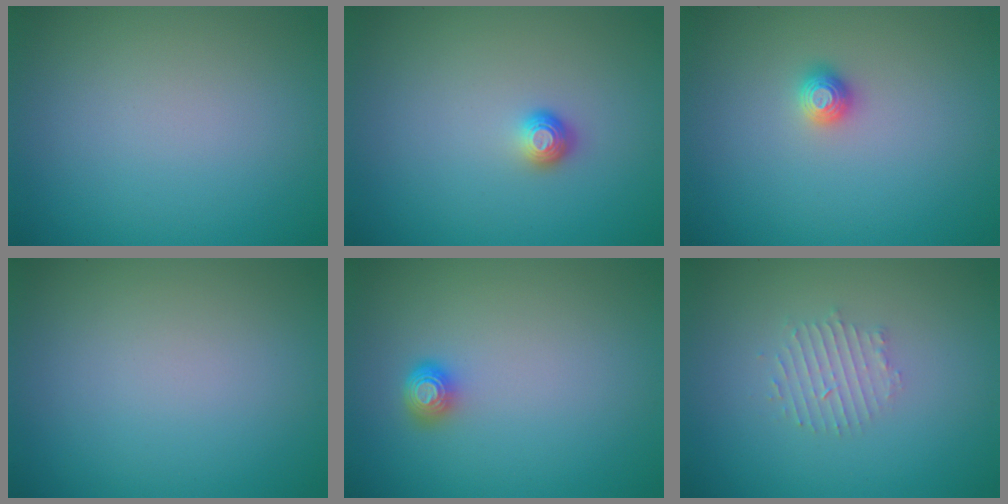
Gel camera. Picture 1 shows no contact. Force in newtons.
{"total": 1.2, "press": 1.0, "slide": 0.6}
{"total": 1.2, "press": 1.1, "slide": 0.3}
{"total": 0.0}
{"total": 1.6, "press": 1.3, "slide": 0.9}
{"total": 1.8, "press": 1.7, "slide": 0.4}